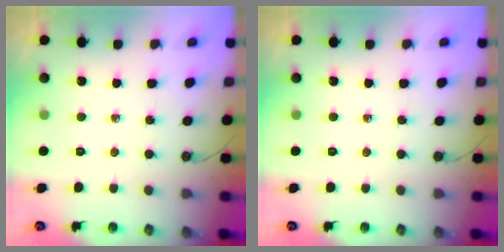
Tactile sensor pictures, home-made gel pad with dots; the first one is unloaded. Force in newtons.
{"total": 0.0}